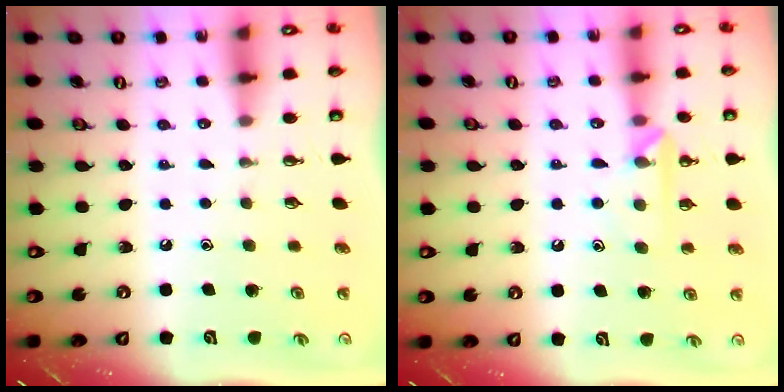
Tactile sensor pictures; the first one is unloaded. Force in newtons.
{"total": 6.6, "press": 6.6, "slide": 0.8}